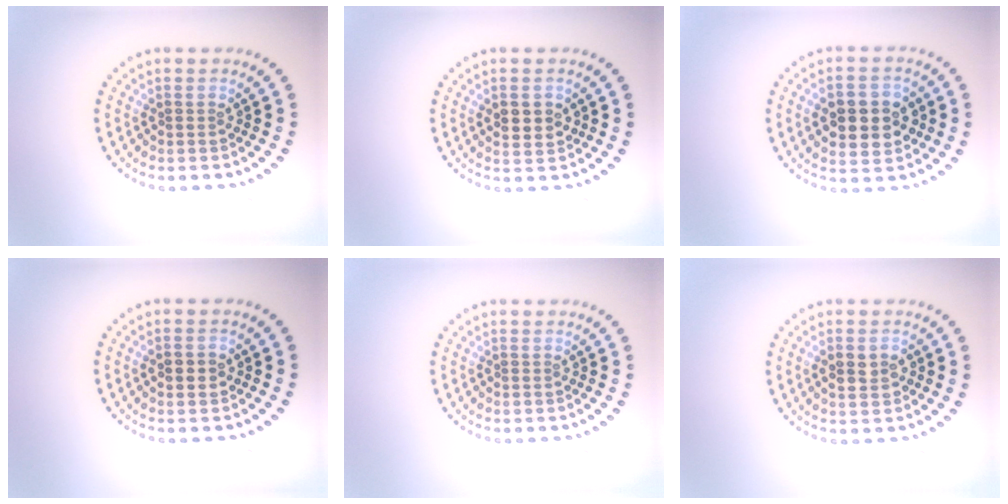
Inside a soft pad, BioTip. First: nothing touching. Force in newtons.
{"total": 2.9, "press": 2.9, "slide": 0.3}
{"total": 5.6, "press": 5.5, "slide": 0.5}
{"total": 2.2, "press": 2.2, "slide": 0.2}
{"total": 0.0}
{"total": 2.3, "press": 2.3, "slide": 0.2}